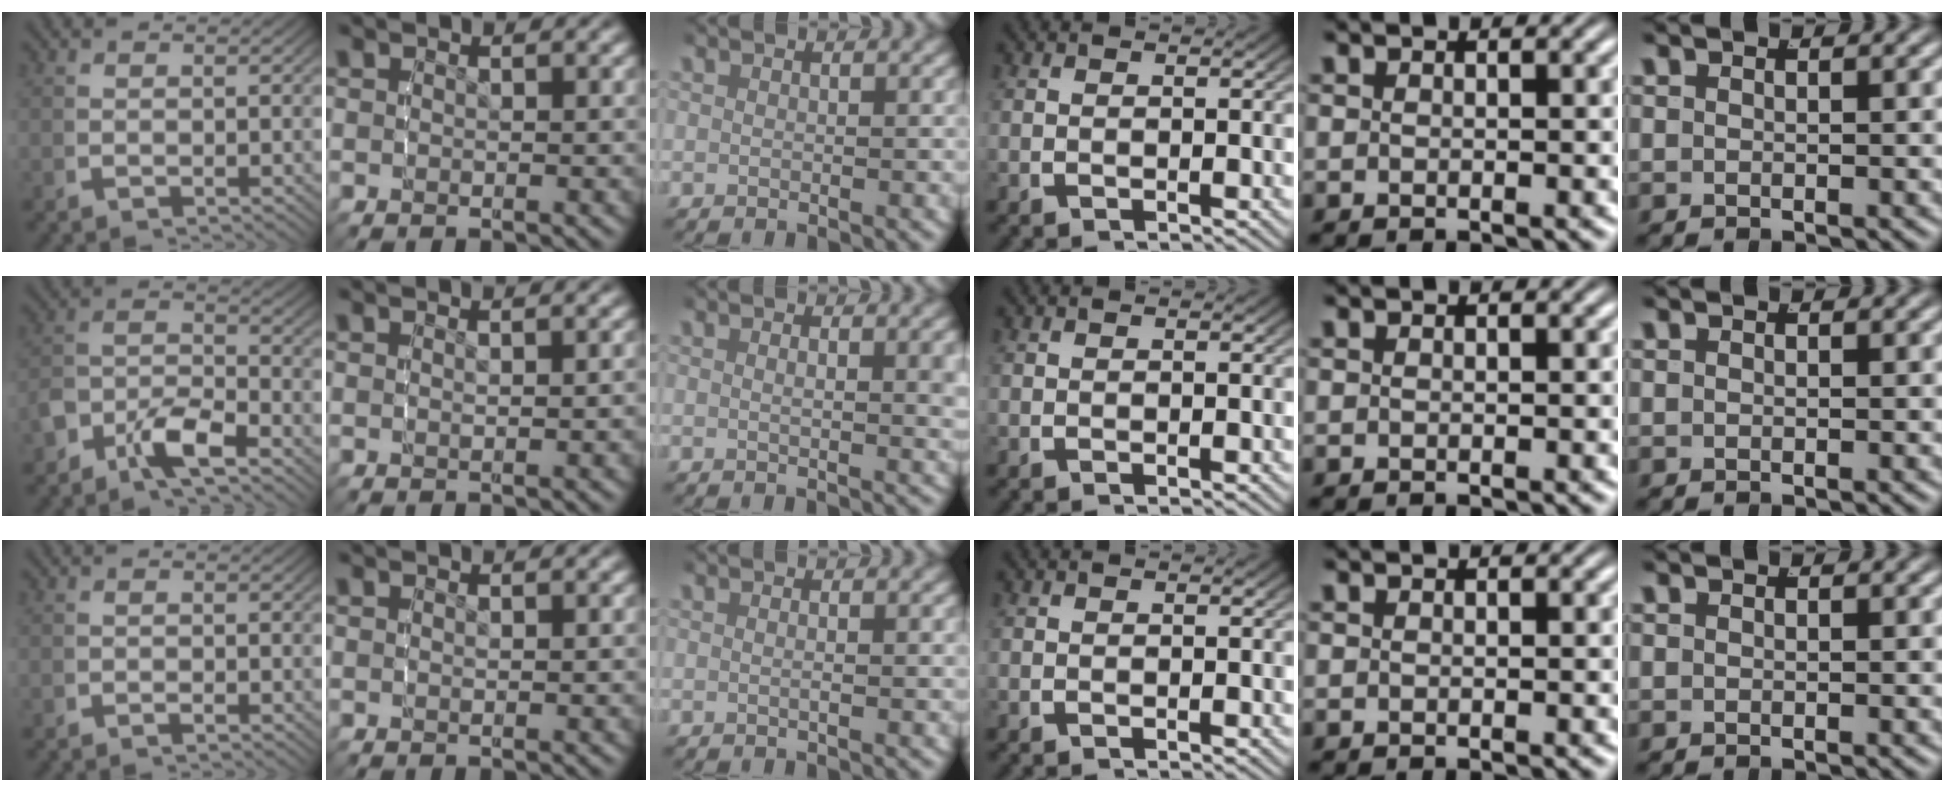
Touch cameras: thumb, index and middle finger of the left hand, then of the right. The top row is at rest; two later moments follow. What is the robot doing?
{"motion": "lift_and_place", "object": "stress ball aka squeeze ball"}